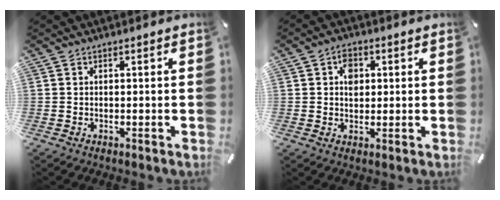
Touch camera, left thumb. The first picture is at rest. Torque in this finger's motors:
{"motor_torque": [0.54, 0.42, 0.44, -0.21, 0.03]}